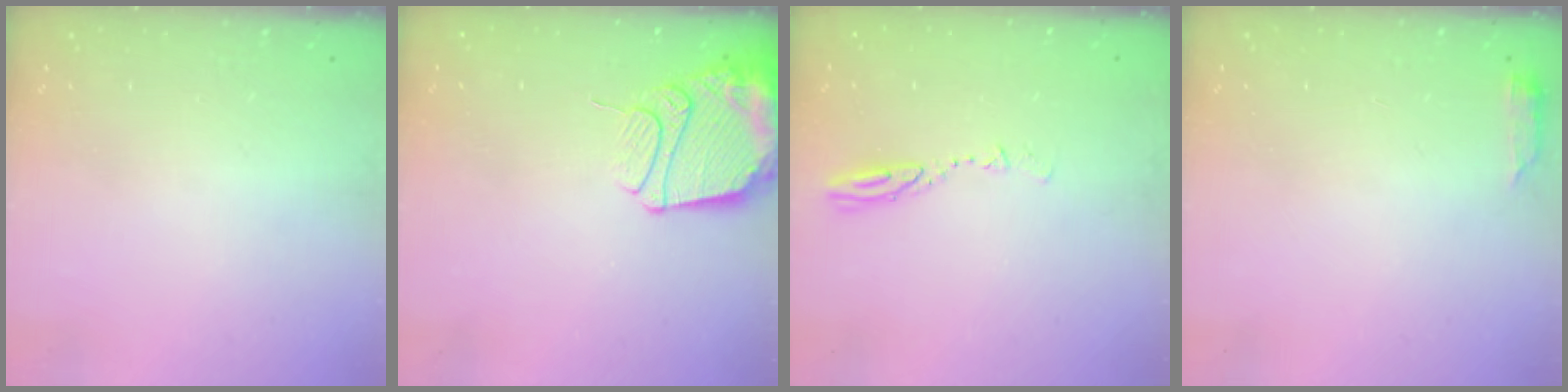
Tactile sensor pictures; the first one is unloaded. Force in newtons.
{"total": 13.4, "press": 13.3, "slide": 1.6}
{"total": 5.2, "press": 5.1, "slide": 0.4}
{"total": 2.9, "press": 2.9, "slide": 0.5}